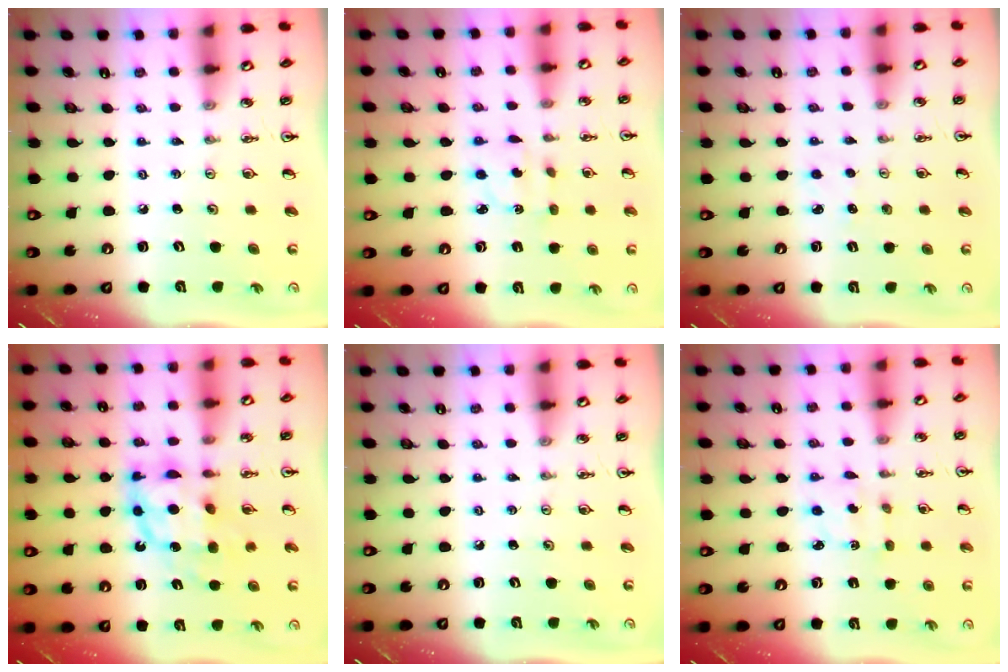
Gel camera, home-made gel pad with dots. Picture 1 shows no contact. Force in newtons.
{"total": 2.2, "press": 2.2, "slide": 0.6}
{"total": 3.2, "press": 3.1, "slide": 0.4}
{"total": 11.9, "press": 11.8, "slide": 1.4}
{"total": 0.0}
{"total": 2.2, "press": 2.2, "slide": 0.4}